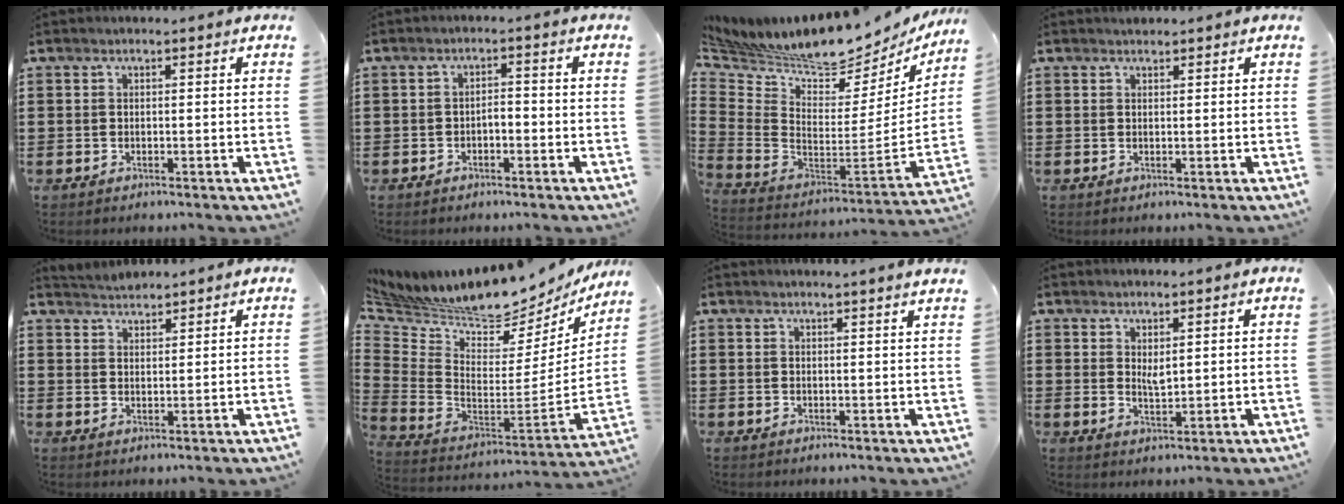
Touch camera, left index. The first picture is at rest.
{"total": 1.9, "force": [-1.1, 0.8, 1.4], "torque": [-0.029, 0.003, -0.024]}
{"total": 6.5, "force": [6.2, 0.8, 1.7], "torque": [-0.075, -0.072, 0.100]}
{"total": 0.8, "force": [0.8, 0.2, 0.1], "torque": [-0.003, 0.001, 0.015]}
{"total": 2.5, "force": [2.5, 0.3, 0.0], "torque": [-0.008, -0.004, 0.048]}
{"total": 6.6, "force": [6.4, 0.8, 1.7], "torque": [-0.075, -0.070, 0.104]}
{"total": 1.8, "force": [1.6, -0.5, 0.3], "torque": [-0.008, -0.001, 0.032]}
{"total": 2.4, "force": [1.6, 0.9, 1.6], "torque": [-0.026, -0.002, 0.027]}